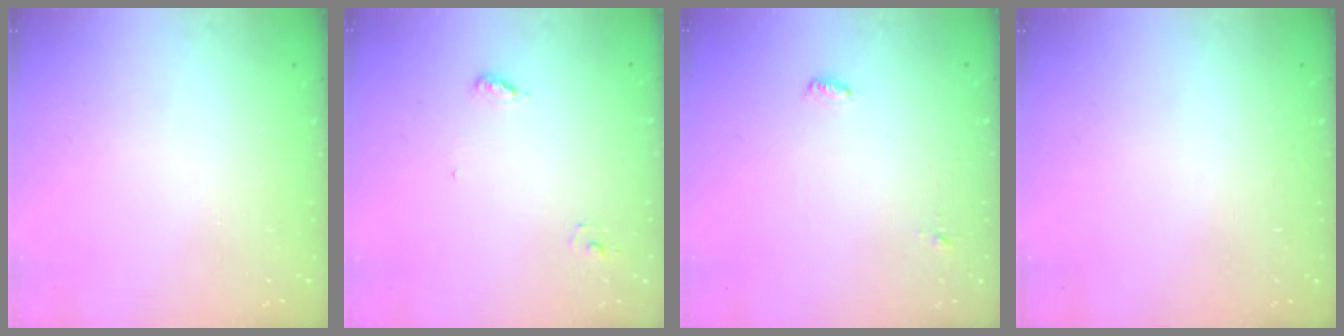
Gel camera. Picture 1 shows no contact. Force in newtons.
{"total": 5.9, "press": 5.9, "slide": 0.3}
{"total": 5.0, "press": 4.1, "slide": 2.8}
{"total": 0.0}